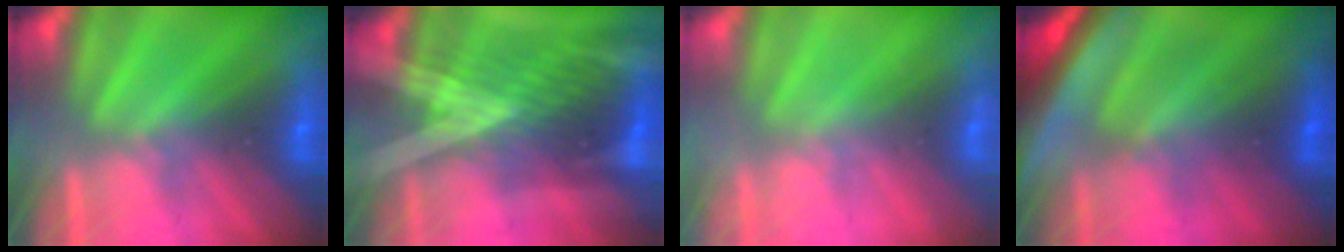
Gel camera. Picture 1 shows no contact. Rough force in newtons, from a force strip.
{"total": 2.9}
{"total": 2.3}
{"total": 7.5}